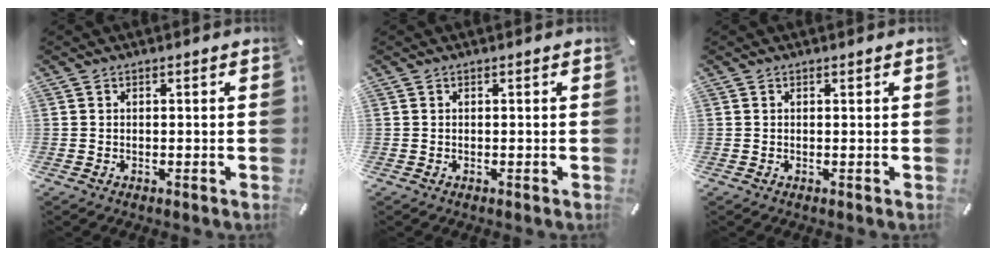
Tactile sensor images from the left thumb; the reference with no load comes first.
{"total": 0.0}
{"total": 0.0}